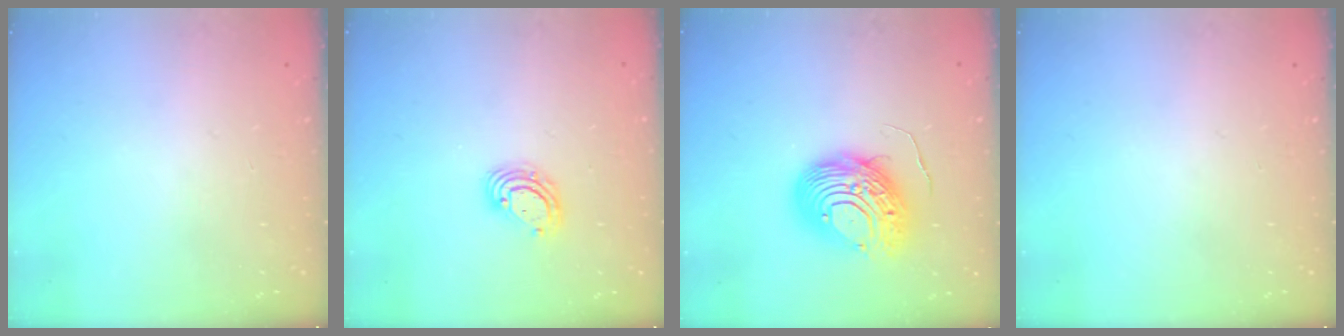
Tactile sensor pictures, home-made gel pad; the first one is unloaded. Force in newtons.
{"total": 5.7, "press": 5.6, "slide": 0.8}
{"total": 12.5, "press": 12.4, "slide": 1.3}
{"total": 0.0}